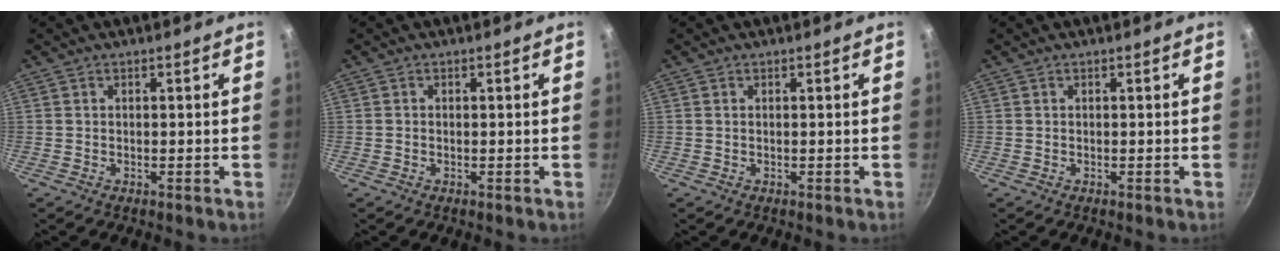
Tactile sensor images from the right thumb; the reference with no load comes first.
{"total": 0.0}
{"total": 0.0}
{"total": 0.0}